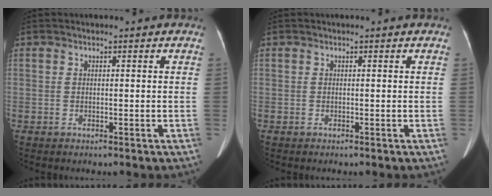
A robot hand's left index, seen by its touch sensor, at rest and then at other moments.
{"total": 0.0}